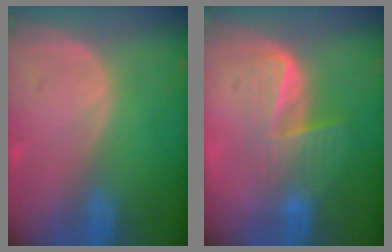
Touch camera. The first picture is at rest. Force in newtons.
{"total": 7.1, "press": 5.8, "slide": 4.1}